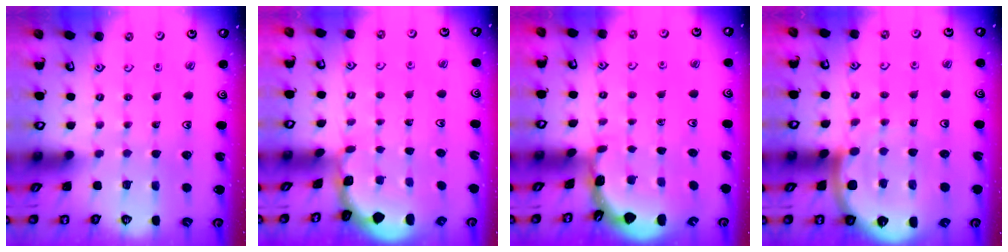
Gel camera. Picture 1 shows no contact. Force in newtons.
{"total": 1.3, "press": 1.2, "slide": 0.1}
{"total": 1.8, "press": 1.8, "slide": 0.1}
{"total": 8.4, "press": 8.3, "slide": 1.0}